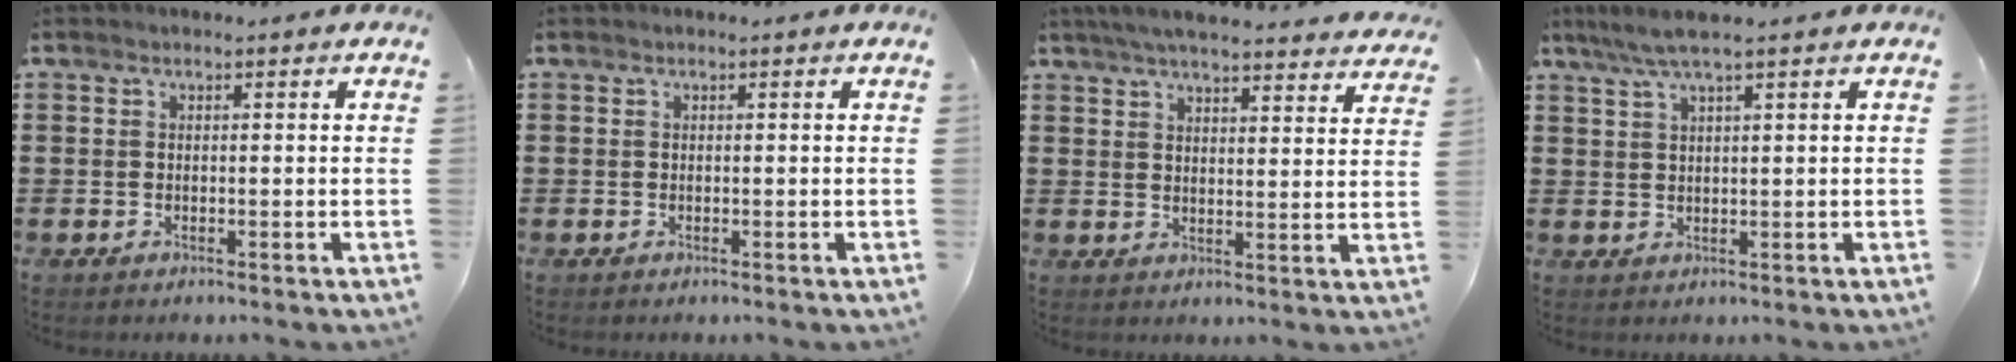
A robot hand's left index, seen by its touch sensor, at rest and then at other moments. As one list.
[{"total": 0.0}, {"total": 5.4, "force": [5.1, 0.0, 1.8], "torque": [-0.051, -0.021, 0.091]}, {"total": 4.0, "force": [2.6, 0.0, 3.0], "torque": [-0.063, 0.001, 0.048]}]